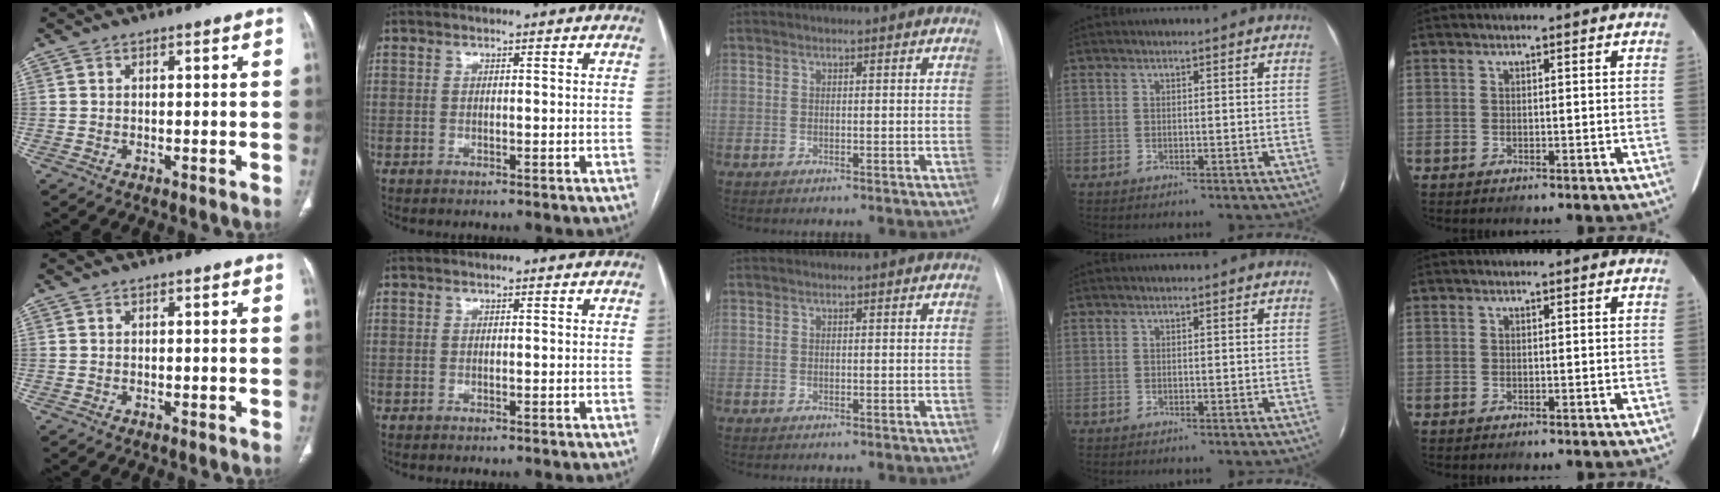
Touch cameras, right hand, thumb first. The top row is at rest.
{}